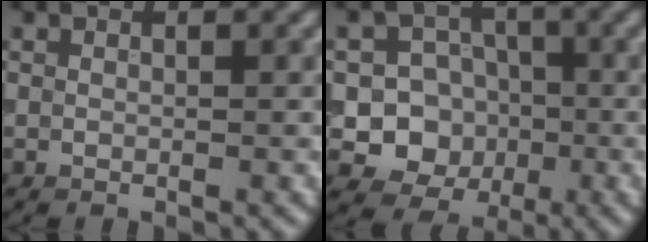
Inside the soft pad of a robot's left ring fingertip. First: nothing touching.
{"total": 8.2, "force": [-1.6, 7.7, 2.3], "torque": [-0.017, 0.005, -0.056]}